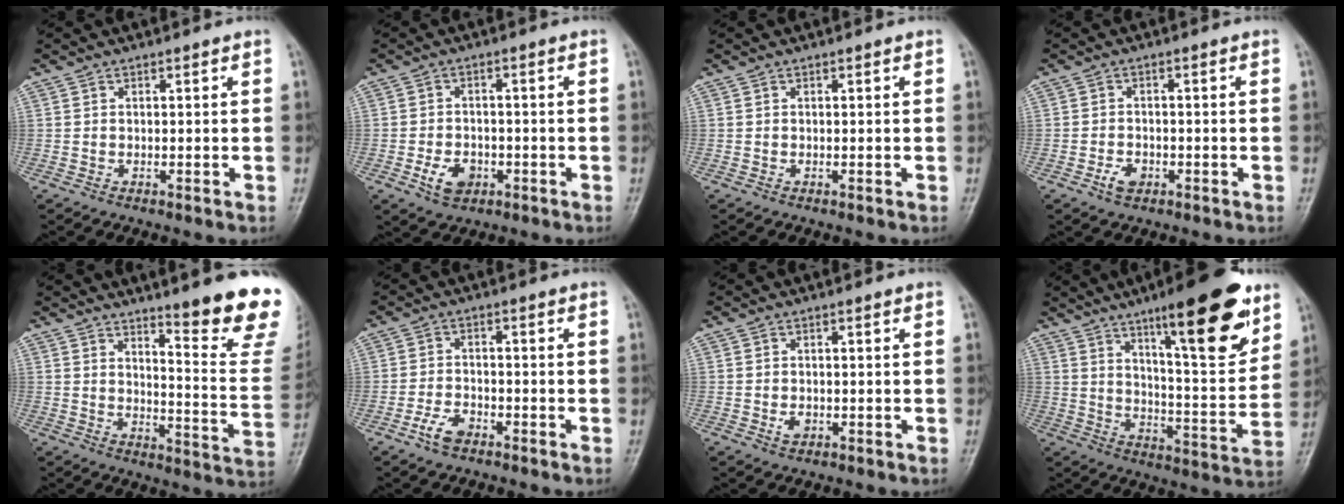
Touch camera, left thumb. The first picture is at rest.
{"total": 5.3, "force": [-2.1, 3.8, 3.2], "torque": [-0.045, 0.009, -0.034]}
{"total": 0.0}
{"total": 2.9, "force": [-1.4, 1.9, 1.6], "torque": [-0.025, 0.006, -0.024]}
{"total": 16.3, "force": [12.0, 1.8, 10.9], "torque": [-0.108, -0.101, 0.159]}
{"total": 4.0, "force": [-2.6, 2.1, 2.3], "torque": [-0.043, 0.015, -0.050]}
{"total": 1.8, "force": [-0.5, 1.3, 1.1], "torque": [-0.015, 0.000, -0.007]}
{"total": 20.3, "force": [12.0, 4.7, 15.7], "torque": [-0.192, -0.065, 0.185]}